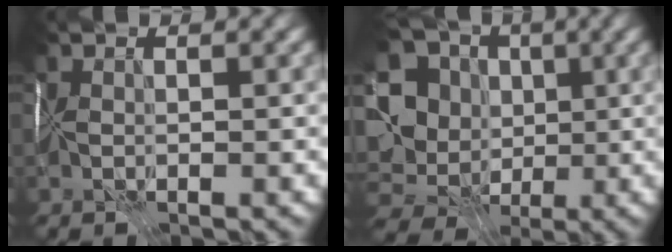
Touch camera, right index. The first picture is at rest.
{"total": 11.8, "force": [-0.5, 10.3, 5.7], "torque": [-0.127, -0.001, -0.007]}